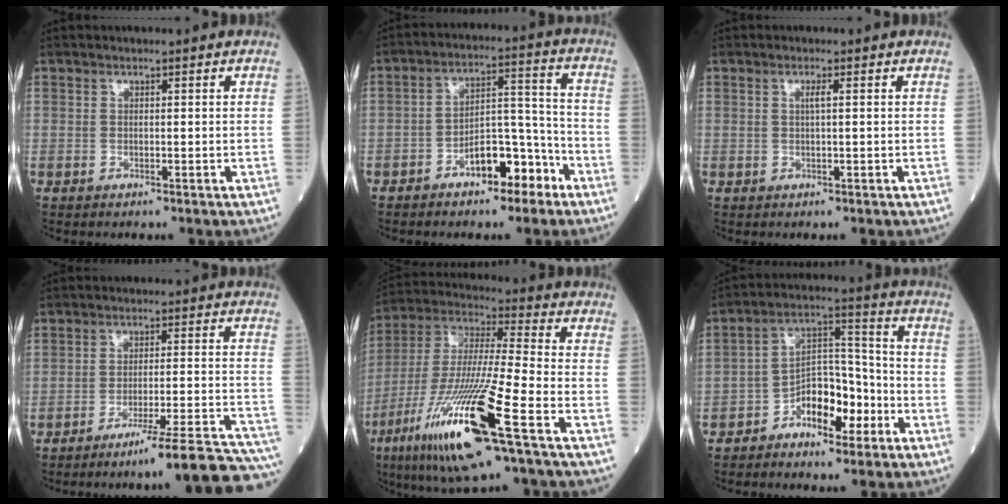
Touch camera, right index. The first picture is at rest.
{"total": 8.8, "force": [-5.3, 3.5, 6.1], "torque": [-0.097, 0.030, -0.084]}
{"total": 1.1, "force": [0.3, -0.1, 1.1], "torque": [-0.023, 0.002, 0.004]}
{"total": 18.4, "force": [-16.5, -1.4, 8.1], "torque": [-0.046, 0.009, -0.222]}
{"total": 21.2, "force": [-9.9, 1.1, 18.7], "torque": [-0.397, -0.048, -0.188]}
{"total": 9.2, "force": [-4.8, 4.4, 6.4], "torque": [-0.113, 0.033, -0.083]}